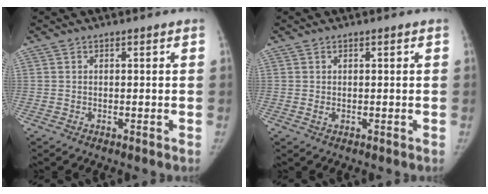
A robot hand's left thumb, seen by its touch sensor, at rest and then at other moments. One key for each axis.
{"total": 1.1, "fx": 0.1, "fy": 0.6, "fz": 0.9, "tx": -0.017, "ty": 0.000, "tz": 0.005}